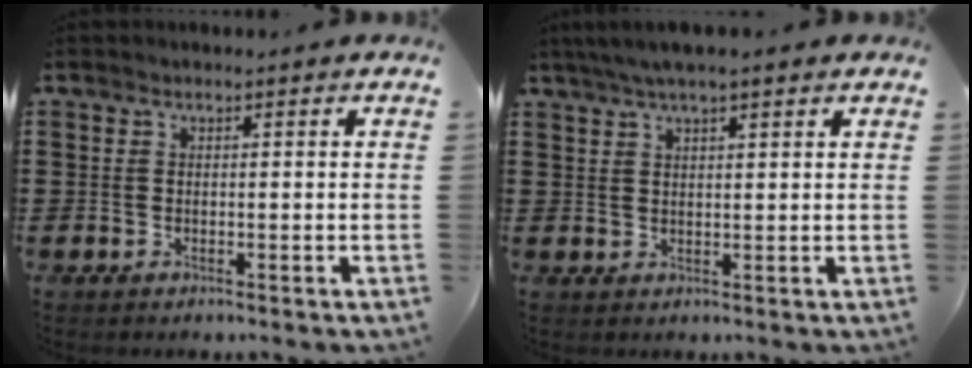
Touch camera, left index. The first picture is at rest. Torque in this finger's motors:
{"motor_torque": [1.39, -0.75, 0.90, 0.21]}